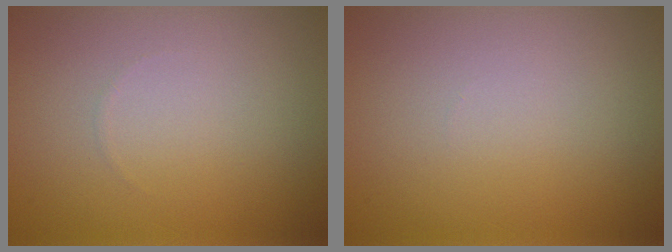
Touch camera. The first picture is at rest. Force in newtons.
{"total": 0.0}